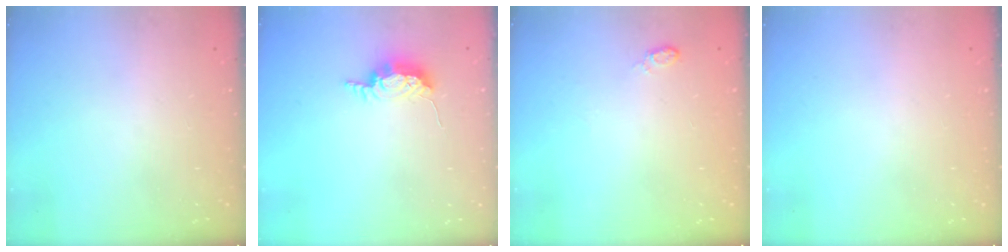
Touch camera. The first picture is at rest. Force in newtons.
{"total": 7.0, "press": 6.9, "slide": 0.5}
{"total": 5.4, "press": 5.4, "slide": 0.7}
{"total": 0.0}